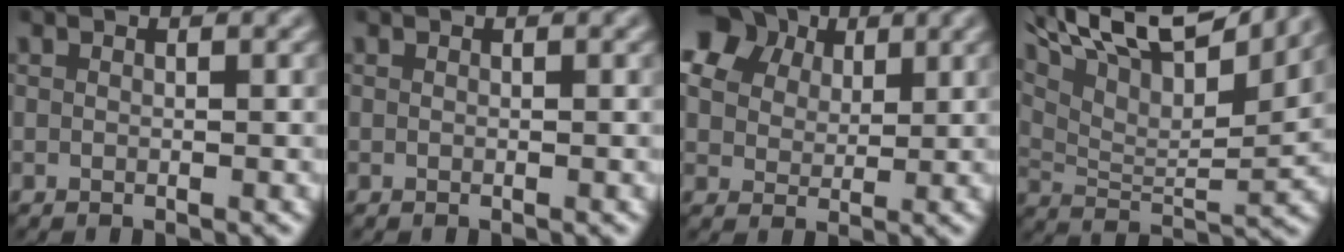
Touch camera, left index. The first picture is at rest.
{"total": 0.0}
{"total": 9.4, "force": [5.5, 6.3, 4.3], "torque": [-0.118, 0.027, 0.089]}
{"total": 13.5, "force": [8.9, 4.2, 9.2], "torque": [-0.169, 0.023, 0.144]}